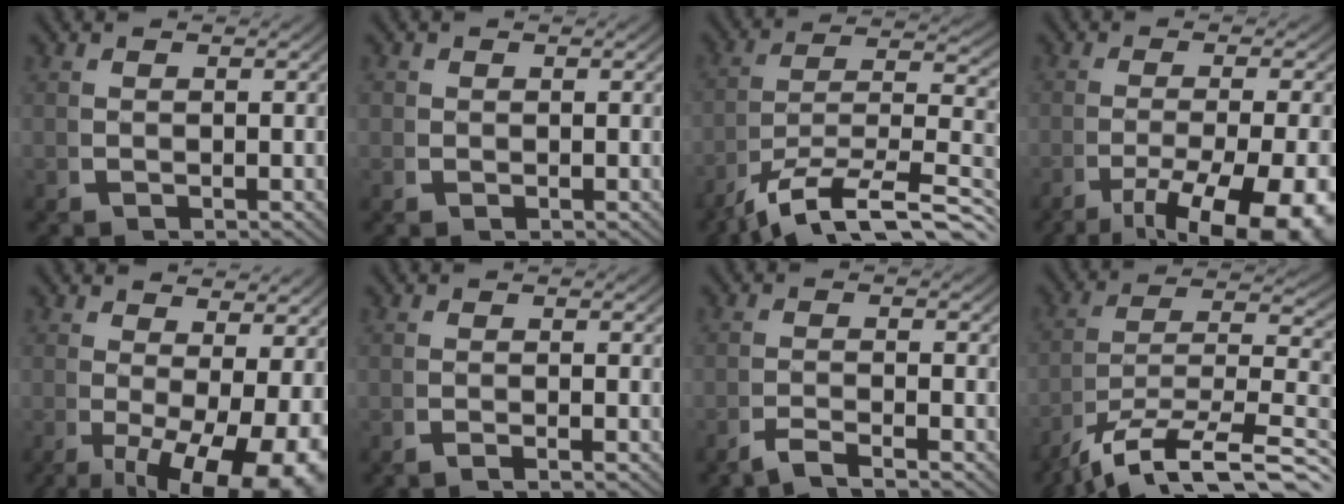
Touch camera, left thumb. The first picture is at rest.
{"total": 1.0, "force": [0.2, 0.9, 0.2], "torque": [-0.006, -0.008, 0.003]}
{"total": 9.7, "force": [-4.4, 4.7, 7.3], "torque": [-0.133, -0.031, -0.053]}
{"total": 9.7, "force": [-4.4, 4.4, 7.4], "torque": [-0.126, -0.036, -0.048]}
{"total": 9.9, "force": [-2.6, 5.4, 7.9], "torque": [-0.128, -0.046, -0.021]}
{"total": 0.9, "force": [-0.7, -0.2, 0.6], "torque": [-0.009, 0.005, -0.019]}
{"total": 2.3, "force": [-2.0, 0.1, 1.2], "torque": [-0.020, 0.002, -0.043]}
{"total": 11.1, "force": [-5.0, 5.7, 8.0], "torque": [-0.143, -0.040, -0.054]}